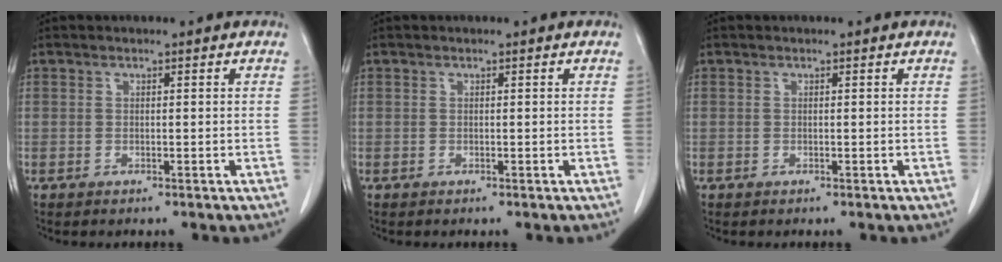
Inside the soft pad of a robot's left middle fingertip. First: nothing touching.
{"total": 0.0}
{"total": 0.0}